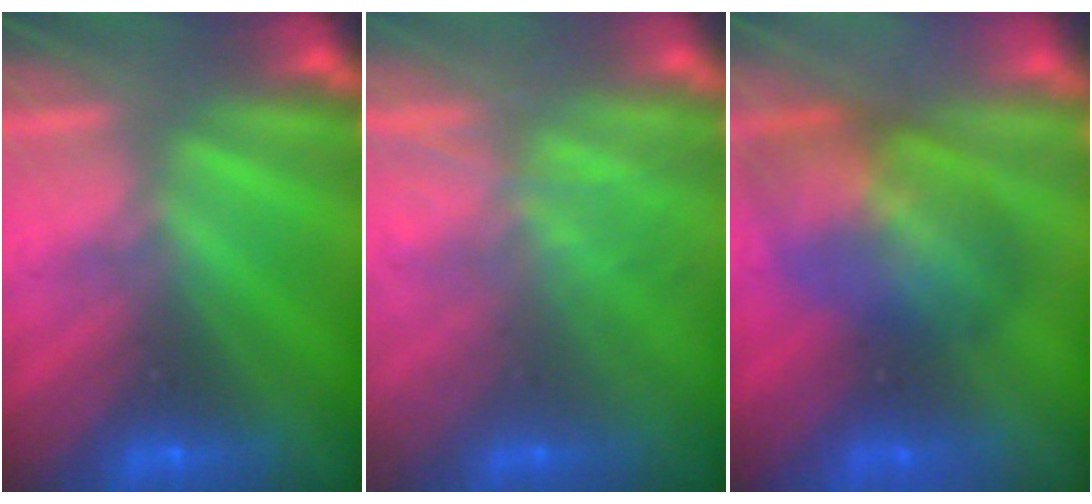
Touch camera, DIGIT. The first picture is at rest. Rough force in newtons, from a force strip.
{"total": 7.4}
{"total": 5.5}